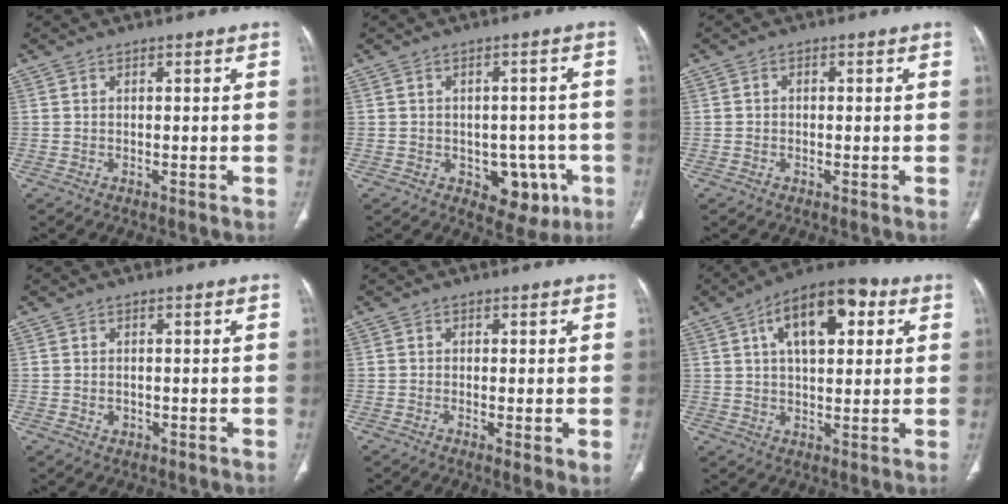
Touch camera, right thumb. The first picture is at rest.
{"total": 8.0, "force": [-2.8, 5.6, 5.1], "torque": [-0.026, 0.014, -0.026]}
{"total": 0.7, "force": [-0.1, 0.6, 0.3], "torque": [0.000, 0.003, -0.005]}
{"total": 1.3, "force": [-0.2, 1.1, 0.7], "torque": [-0.009, 0.002, 0.001]}
{"total": 3.2, "force": [-0.4, 0.8, 3.0], "torque": [-0.057, -0.013, -0.011]}
{"total": 15.1, "force": [5.3, 7.4, 12.0], "torque": [-0.167, 0.012, 0.076]}